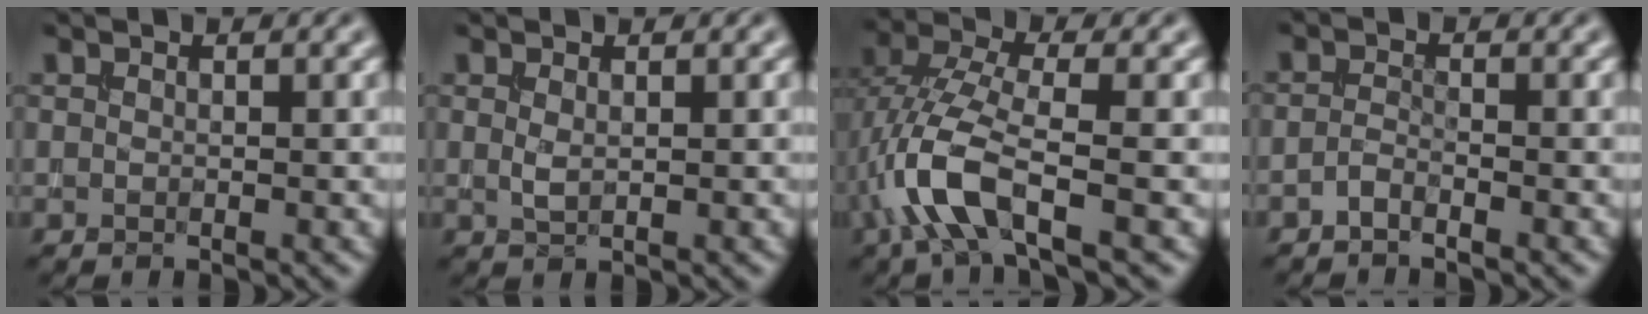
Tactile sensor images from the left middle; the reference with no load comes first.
{"total": 0.9, "force": [0.3, 0.3, 0.8], "torque": [-0.023, -0.002, 0.009]}
{"total": 6.3, "force": [-2.4, 2.1, 5.5], "torque": [-0.129, 0.008, -0.058]}
{"total": 1.1, "force": [-1.0, 0.0, 0.5], "torque": [-0.013, 0.003, -0.023]}